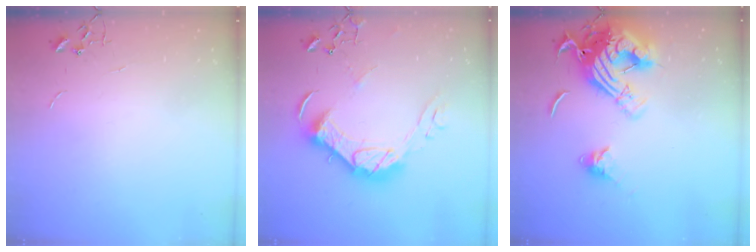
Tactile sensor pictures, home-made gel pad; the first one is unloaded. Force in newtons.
{"total": 16.8, "press": 16.8, "slide": 1.4}
{"total": 20.1, "press": 20.0, "slide": 2.2}